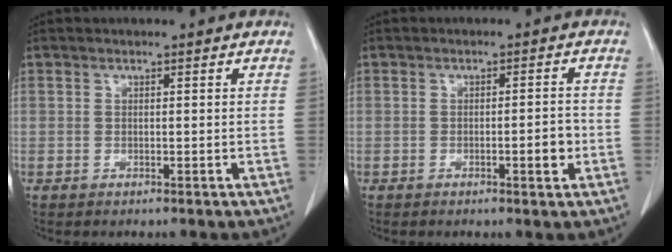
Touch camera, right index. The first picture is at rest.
{"total": 3.0, "force": [-0.9, 0.5, 2.8], "torque": [-0.038, 0.000, -0.012]}